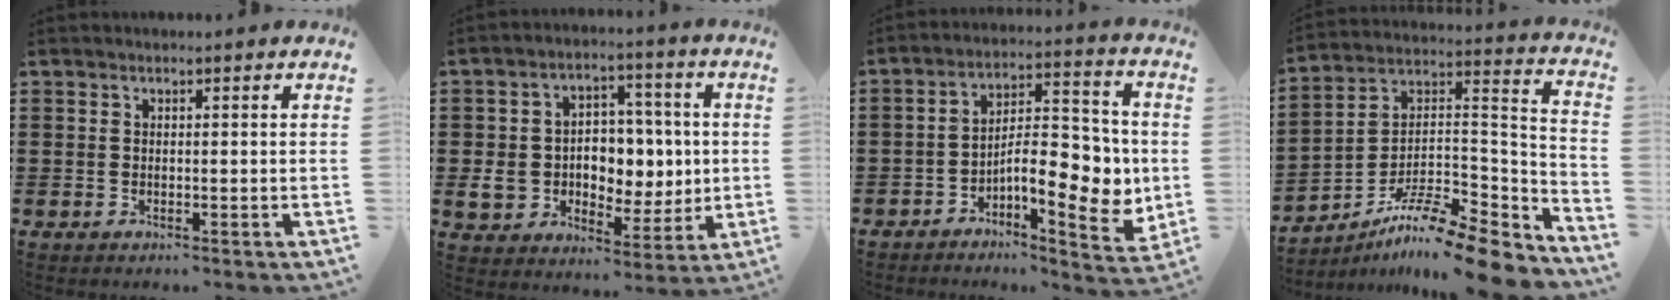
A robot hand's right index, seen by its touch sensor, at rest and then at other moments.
{"total": 8.5, "force": [0.3, 7.4, 4.2], "torque": [-0.091, 0.014, 0.011]}
{"total": 10.5, "force": [-1.7, 4.5, 9.4], "torque": [-0.123, -0.014, -0.032]}
{"total": 12.3, "force": [-10.1, 1.6, 6.7], "torque": [-0.113, 0.013, -0.197]}